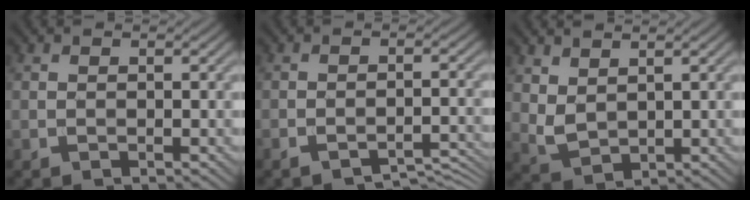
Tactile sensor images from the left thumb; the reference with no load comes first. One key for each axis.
{"total": 3.6, "fx": -3.2, "fy": 0.7, "fz": 1.4, "tx": -0.021, "ty": 0.002, "tz": -0.048}
{"total": 3.4, "fx": 2.2, "fy": 1.7, "fz": 2.1, "tx": -0.056, "ty": -0.003, "tz": 0.051}